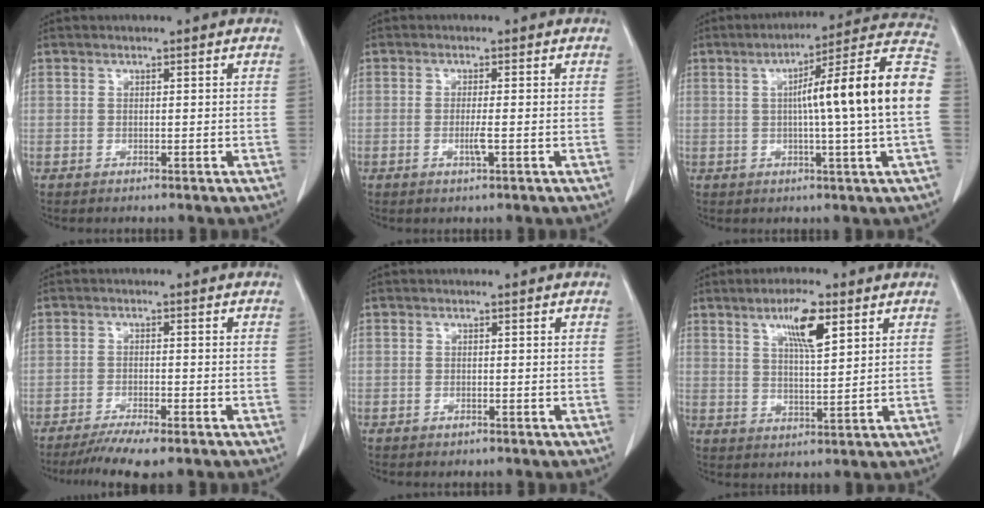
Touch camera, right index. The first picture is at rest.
{"total": 2.2, "force": [-0.6, 0.0, 2.1], "torque": [-0.043, -0.005, -0.011]}
{"total": 17.5, "force": [0.5, -1.0, 17.5], "torque": [-0.251, 0.021, -0.004]}
{"total": 6.5, "force": [-5.0, 0.4, 4.2], "torque": [-0.067, -0.015, -0.081]}
{"total": 0.5, "force": [-0.3, 0.3, 0.2], "torque": [-0.006, -0.001, -0.001]}
{"total": 7.2, "force": [3.7, 1.2, 6.0], "torque": [-0.108, 0.000, 0.063]}